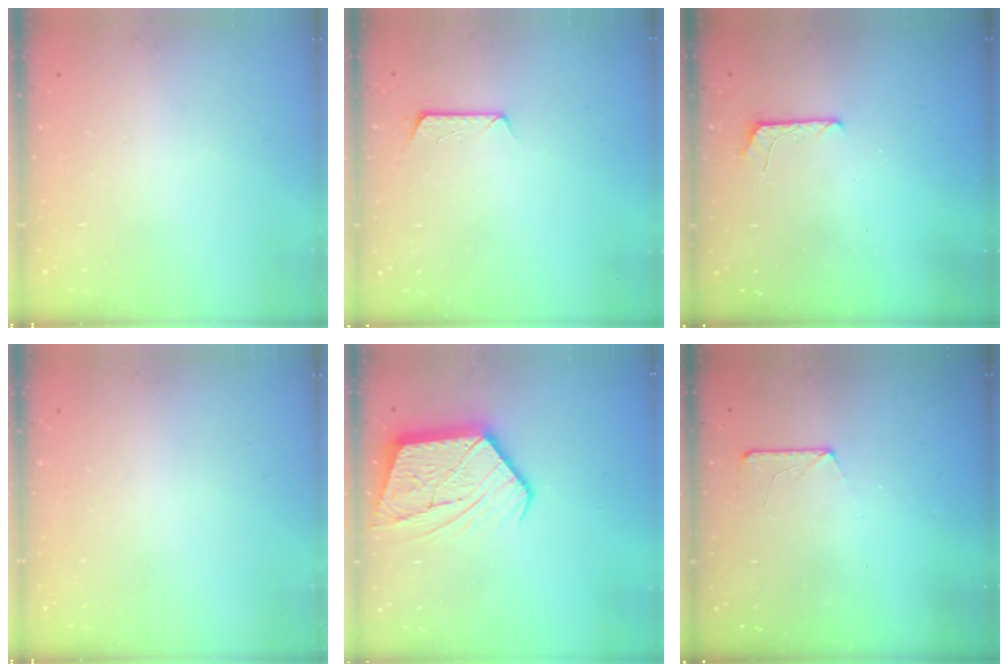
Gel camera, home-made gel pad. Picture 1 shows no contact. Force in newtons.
{"total": 7.4, "press": 7.3, "slide": 0.6}
{"total": 5.3, "press": 5.3, "slide": 0.5}
{"total": 0.0}
{"total": 17.9, "press": 17.8, "slide": 1.6}
{"total": 7.3, "press": 7.2, "slide": 0.8}